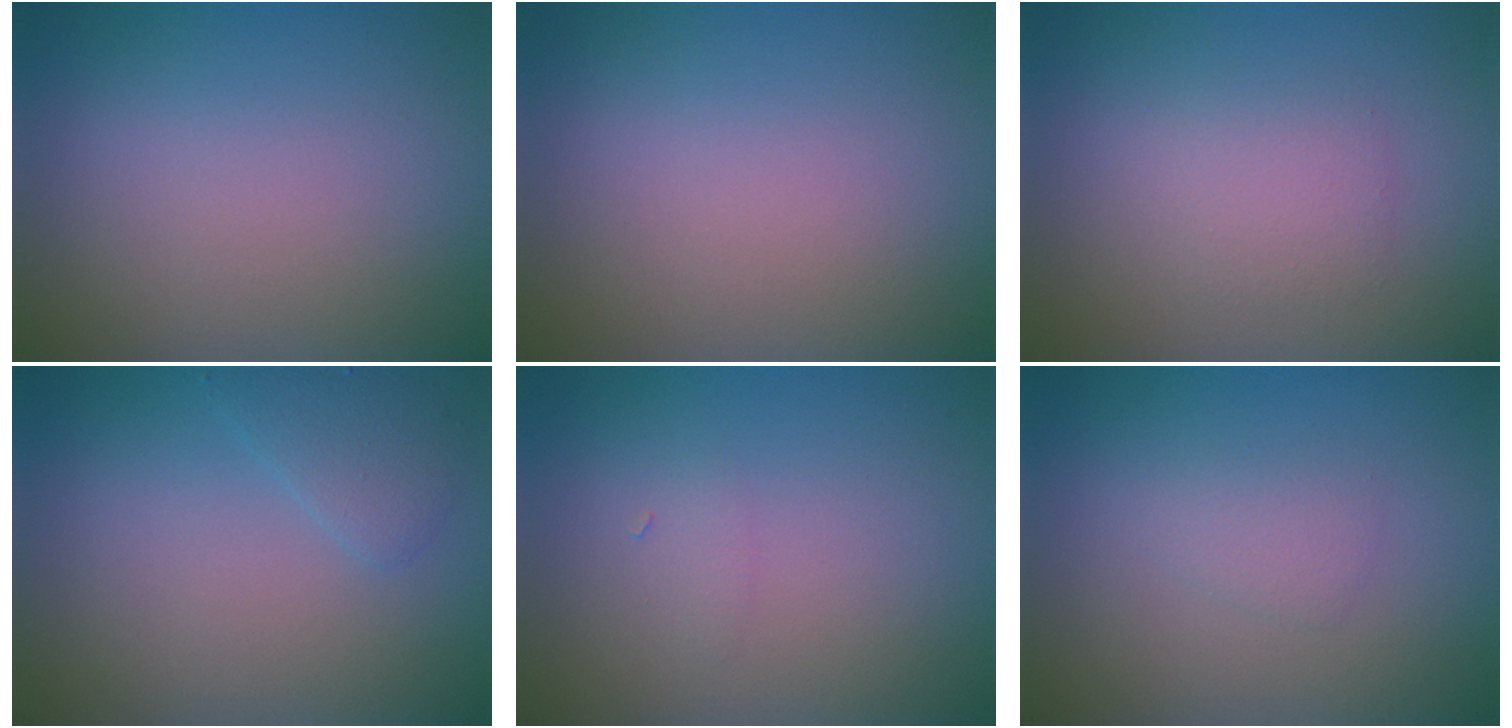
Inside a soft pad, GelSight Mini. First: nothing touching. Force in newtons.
{"total": 0.0}
{"total": 1.9, "press": 1.9, "slide": 0.1}
{"total": 1.7, "press": 1.7, "slide": 0.1}
{"total": 0.6, "press": 0.6, "slide": 0.0}
{"total": 1.2, "press": 1.2, "slide": 0.0}